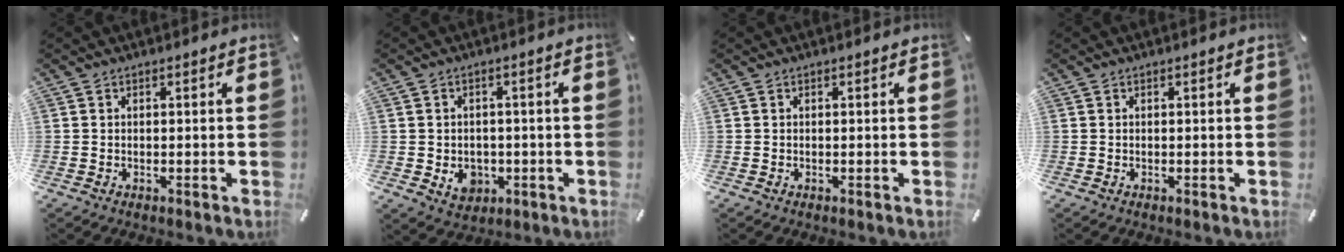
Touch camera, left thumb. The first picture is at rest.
{"total": 4.8, "force": [-0.8, 4.3, 2.0], "torque": [-0.020, -0.003, -0.016]}
{"total": 0.0}
{"total": 0.0}